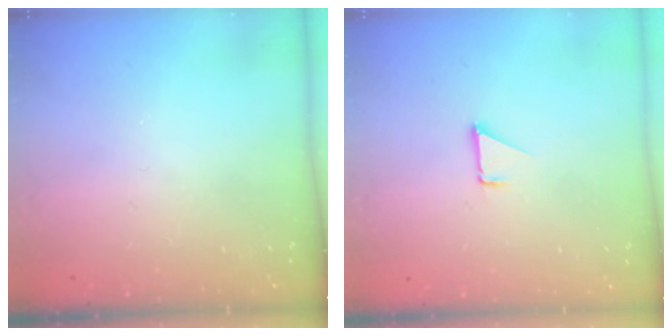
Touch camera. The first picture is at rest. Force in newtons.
{"total": 1.5, "press": 1.5, "slide": 0.1}